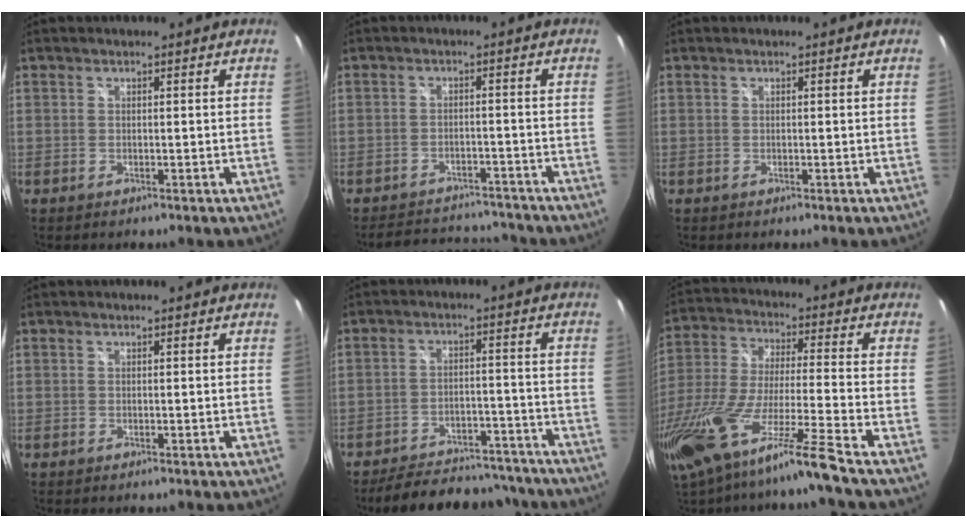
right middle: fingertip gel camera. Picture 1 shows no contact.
{"total": 10.4, "force": [-9.6, 3.2, 2.6], "torque": [-0.062, 0.018, -0.127]}
{"total": 0.0}
{"total": 0.0}
{"total": 19.3, "force": [-17.0, 6.4, 6.6], "torque": [-0.136, 0.022, -0.209]}
{"total": 19.8, "force": [-14.7, -1.2, 13.3], "torque": [-0.248, -0.060, -0.260]}